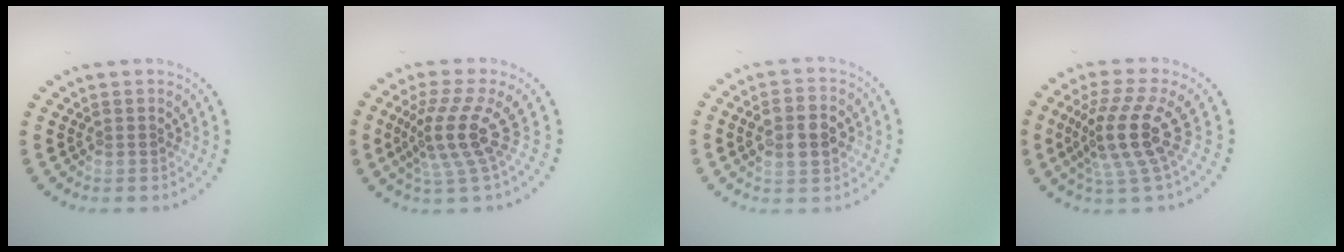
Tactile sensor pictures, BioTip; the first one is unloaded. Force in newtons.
{"total": 4.2, "press": 2.9, "slide": 3.0}
{"total": 4.4, "press": 4.4, "slide": 0.4}
{"total": 4.8, "press": 3.5, "slide": 3.2}